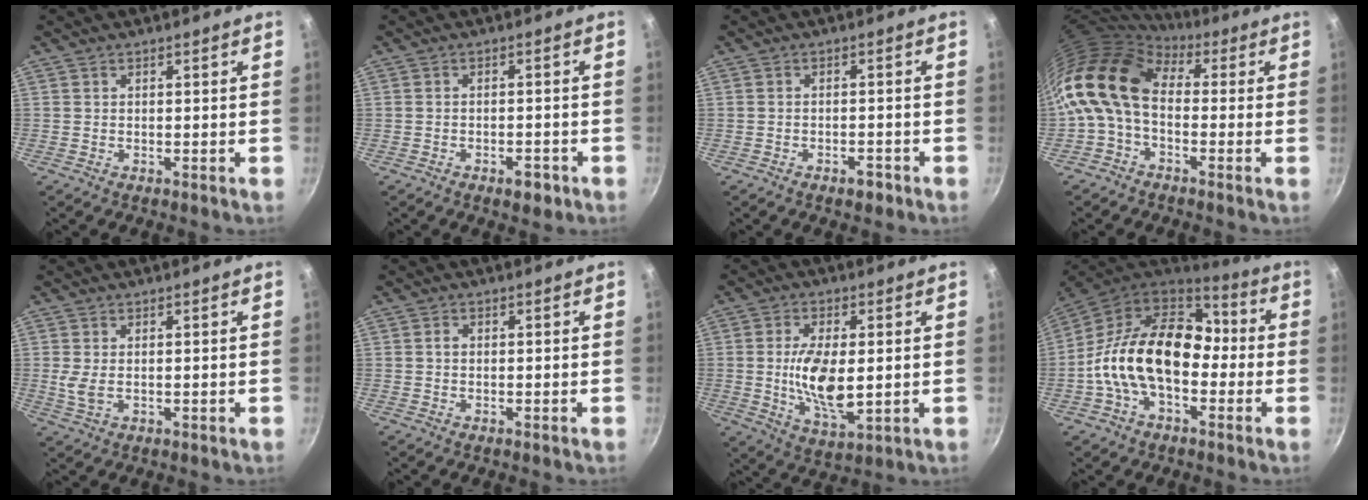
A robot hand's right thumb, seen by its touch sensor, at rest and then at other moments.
{"total": 3.6, "force": [-2.0, 1.8, 2.4], "torque": [-0.028, 0.016, -0.023]}
{"total": 2.8, "force": [-1.8, 1.4, 1.7], "torque": [-0.020, 0.018, -0.021]}
{"total": 13.5, "force": [0.2, 9.0, 10.0], "torque": [-0.182, 0.027, -0.019]}
{"total": 3.2, "force": [0.3, 1.7, 2.7], "torque": [-0.056, -0.003, 0.011]}
{"total": 1.2, "force": [0.1, 0.9, 0.7], "torque": [-0.012, 0.004, 0.001]}
{"total": 11.8, "force": [0.1, 5.5, 10.5], "torque": [-0.192, -0.011, 0.007]}
{"total": 20.1, "force": [-2.1, 13.1, 15.1], "torque": [-0.227, 0.047, -0.054]}